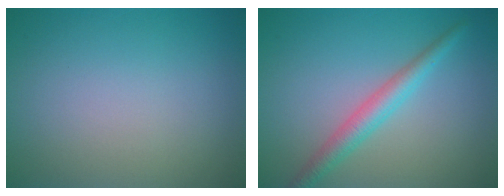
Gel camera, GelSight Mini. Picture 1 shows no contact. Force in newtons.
{"total": 2.9, "press": 2.9, "slide": 0.0}